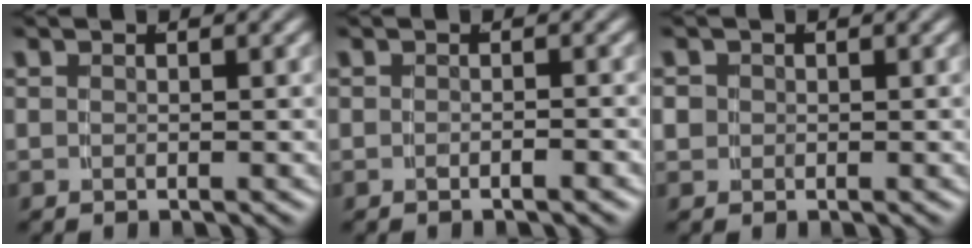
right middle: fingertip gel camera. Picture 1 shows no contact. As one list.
[{"total": 0.8, "force": [-0.7, -0.4, 0.2], "torque": [0.001, 0.004, -0.015]}, {"total": 1.3, "force": [0.0, 1.2, 0.4], "torque": [-0.019, -0.008, 0.004]}]